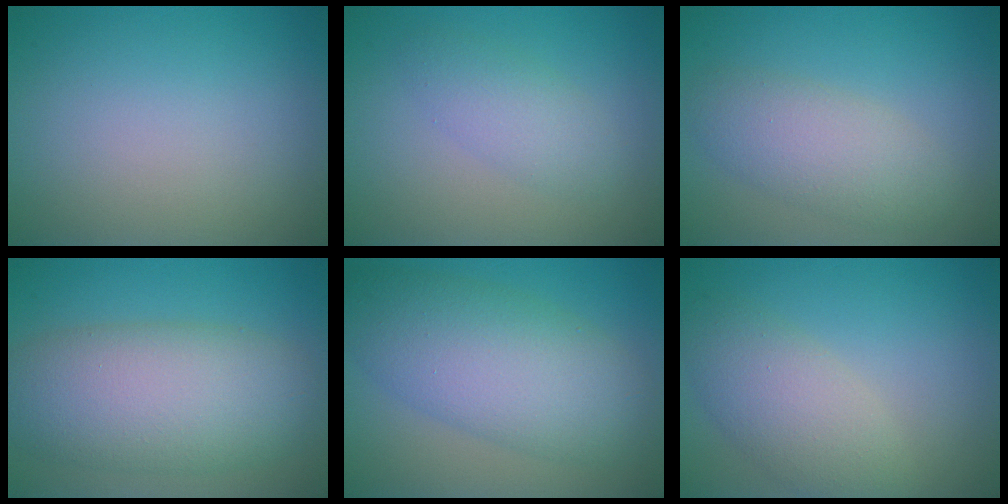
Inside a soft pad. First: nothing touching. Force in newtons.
{"total": 2.7, "press": 2.7, "slide": 0.1}
{"total": 4.1, "press": 4.1, "slide": 0.1}
{"total": 9.0, "press": 9.0, "slide": 0.3}
{"total": 8.4, "press": 8.4, "slide": 0.4}
{"total": 4.5, "press": 4.5, "slide": 0.4}